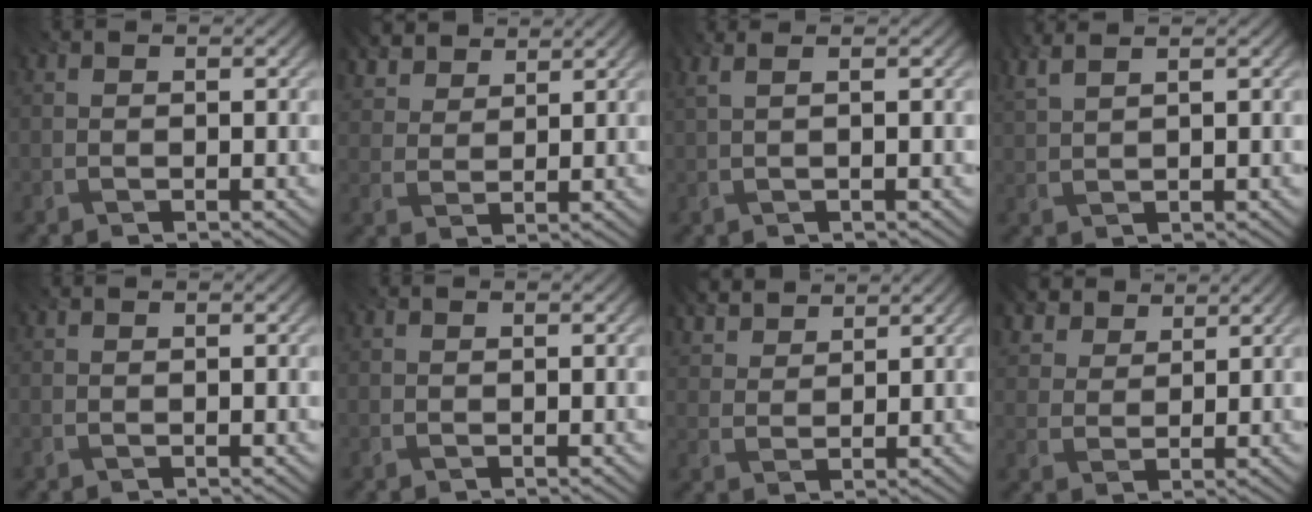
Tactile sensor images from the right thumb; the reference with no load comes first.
{"total": 4.8, "force": [4.1, 1.9, 1.8], "torque": [-0.052, 0.004, 0.082]}
{"total": 2.6, "force": [1.1, 0.6, 2.3], "torque": [-0.014, 0.019, -0.017]}
{"total": 3.7, "force": [2.7, 0.7, 2.4], "torque": [-0.040, 0.016, 0.028]}
{"total": 0.0}
{"total": 0.0}
{"total": 4.8, "force": [4.3, 1.3, 1.7], "torque": [-0.047, 0.000, 0.089]}
{"total": 5.4, "force": [4.2, 2.6, 2.3], "torque": [-0.063, 0.008, 0.076]}